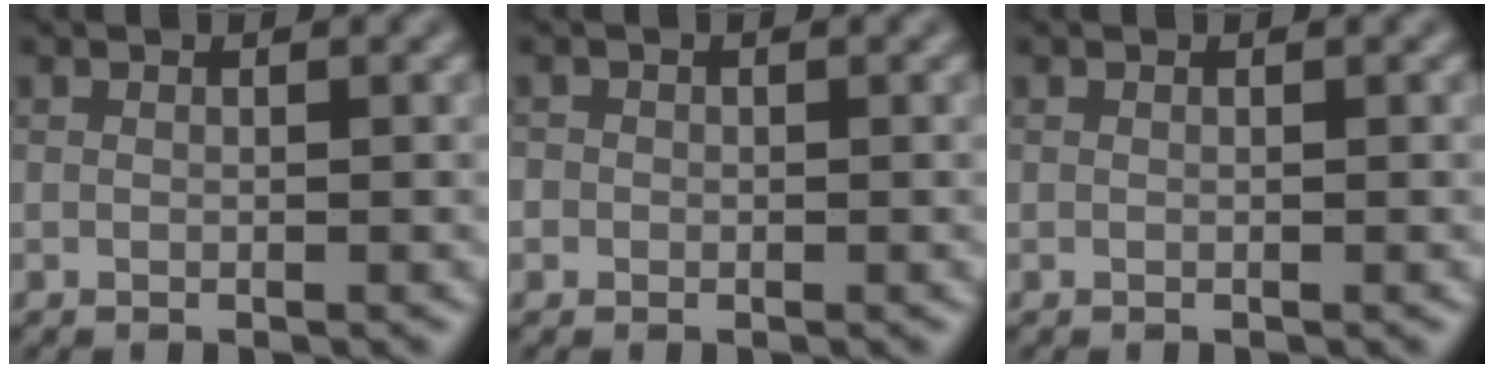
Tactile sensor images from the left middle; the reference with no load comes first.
{"total": 0.9, "force": [-0.1, 0.9, 0.1], "torque": [0.006, -0.005, -0.004]}
{"total": 0.0}